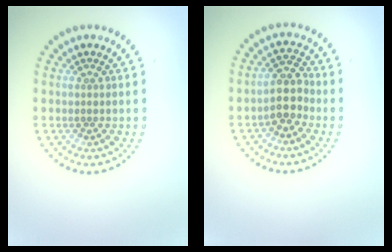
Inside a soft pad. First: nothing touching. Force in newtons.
{"total": 2.9, "press": 2.5, "slide": 1.5}